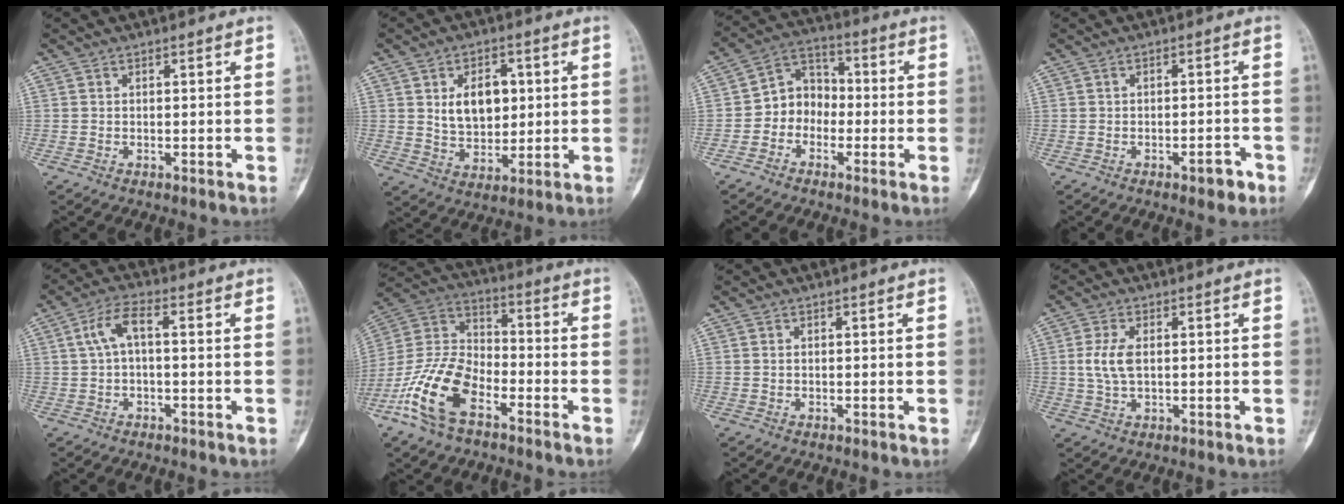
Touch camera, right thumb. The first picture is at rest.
{"total": 9.7, "force": [2.1, 6.4, 6.9], "torque": [-0.080, -0.012, 0.042]}
{"total": 7.8, "force": [-2.0, 6.6, 3.6], "torque": [-0.021, 0.040, -0.054]}
{"total": 3.5, "force": [-2.0, 1.4, 2.5], "torque": [-0.028, 0.013, -0.023]}
{"total": 1.9, "force": [0.5, 0.6, 1.7], "torque": [-0.043, 0.009, 0.012]}
{"total": 16.0, "force": [-8.1, 8.2, 11.0], "torque": [-0.227, 0.048, -0.166]}
{"total": 0.0}
{"total": 5.0, "force": [0.5, 2.5, 4.3], "torque": [-0.093, 0.003, 0.008]}